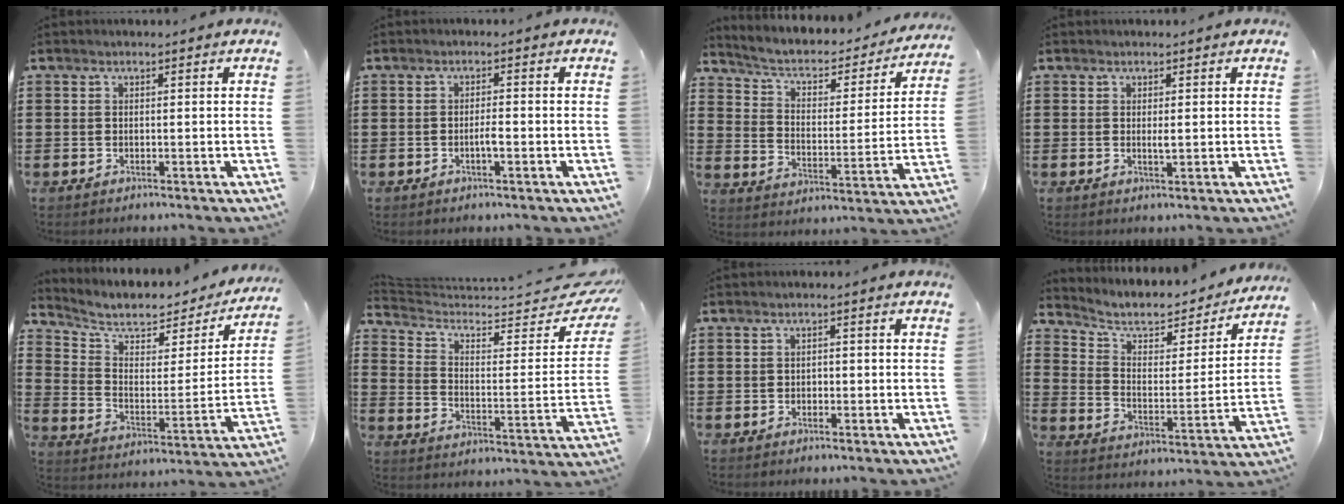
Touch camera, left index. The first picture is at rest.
{"total": 2.0, "force": [-0.7, 0.4, 1.9], "torque": [-0.035, 0.002, -0.012]}
{"total": 3.7, "force": [2.3, 2.0, 2.2], "torque": [-0.057, -0.016, 0.029]}
{"total": 1.4, "force": [0.2, 0.3, 1.4], "torque": [-0.027, -0.001, 0.003]}
{"total": 6.4, "force": [4.9, 2.6, 3.1], "torque": [-0.079, -0.033, 0.079]}
{"total": 6.3, "force": [5.4, 1.8, 2.7], "torque": [-0.062, -0.047, 0.088]}
{"total": 0.7, "force": [-0.3, 0.5, 0.4], "torque": [-0.010, 0.001, -0.006]}
{"total": 5.9, "force": [4.5, 2.7, 2.6], "torque": [-0.066, -0.028, 0.072]}